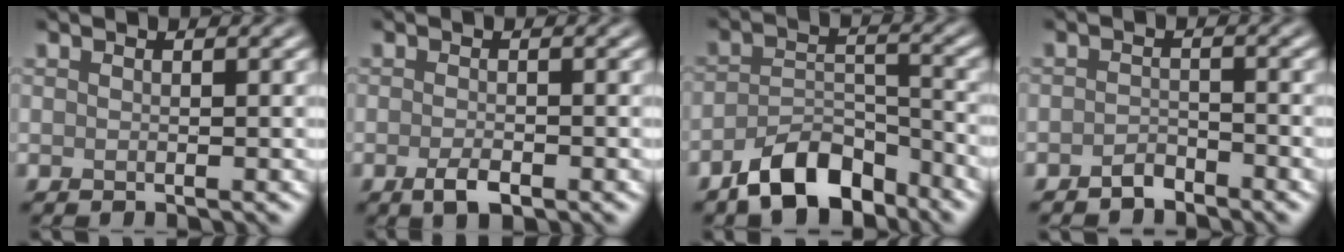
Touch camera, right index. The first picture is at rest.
{"total": 1.9, "force": [-1.1, 0.7, 1.4], "torque": [-0.029, -0.003, -0.020]}
{"total": 6.5, "force": [-4.8, 2.9, 3.3], "torque": [-0.053, -0.006, -0.087]}
{"total": 1.5, "force": [-1.3, 0.5, 0.4], "torque": [-0.006, 0.006, -0.026]}